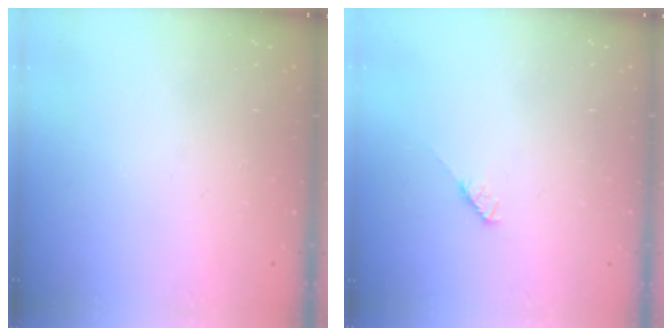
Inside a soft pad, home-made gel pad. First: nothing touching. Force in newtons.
{"total": 4.1, "press": 4.1, "slide": 0.3}